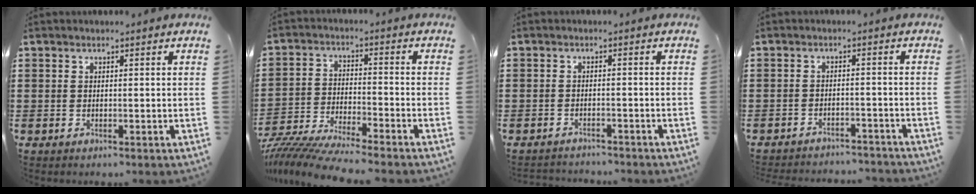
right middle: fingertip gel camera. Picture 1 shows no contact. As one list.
[{"total": 7.4, "force": [-7.2, -0.3, 1.7], "torque": [-0.038, -0.007, -0.143]}, {"total": 1.9, "force": [-1.9, 0.3, -0.3], "torque": [-0.001, 0.003, -0.044]}, {"total": 2.6, "force": [-2.6, 0.2, 0.0], "torque": [-0.007, 0.001, -0.056]}]